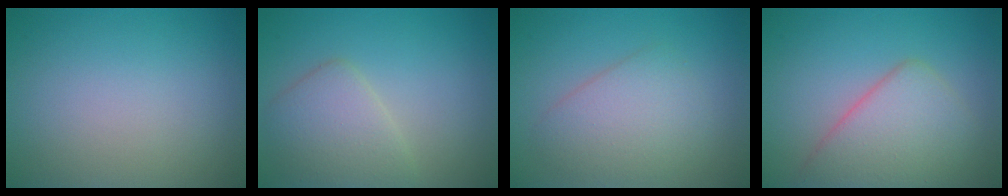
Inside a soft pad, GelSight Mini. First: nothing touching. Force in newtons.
{"total": 3.8, "press": 3.8, "slide": 0.2}
{"total": 3.7, "press": 3.7, "slide": 0.1}
{"total": 5.5, "press": 5.5, "slide": 0.2}